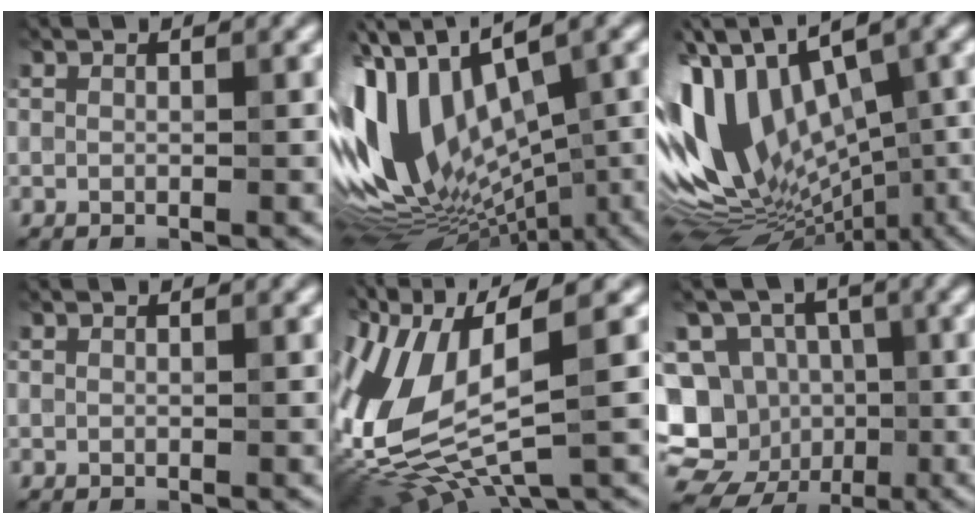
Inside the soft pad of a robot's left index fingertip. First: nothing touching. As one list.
[{"total": 14.7, "force": [-0.4, 7.7, 12.6], "torque": [-0.251, 0.010, 0.006]}, {"total": 13.9, "force": [-0.8, 8.2, 11.2], "torque": [-0.224, 0.009, -0.006]}, {"total": 0.0}, {"total": 12.4, "force": [-0.3, 5.2, 11.2], "torque": [-0.258, -0.001, -0.008]}, {"total": 13.4, "force": [-3.3, 12.2, 4.5], "torque": [-0.111, 0.011, -0.051]}]